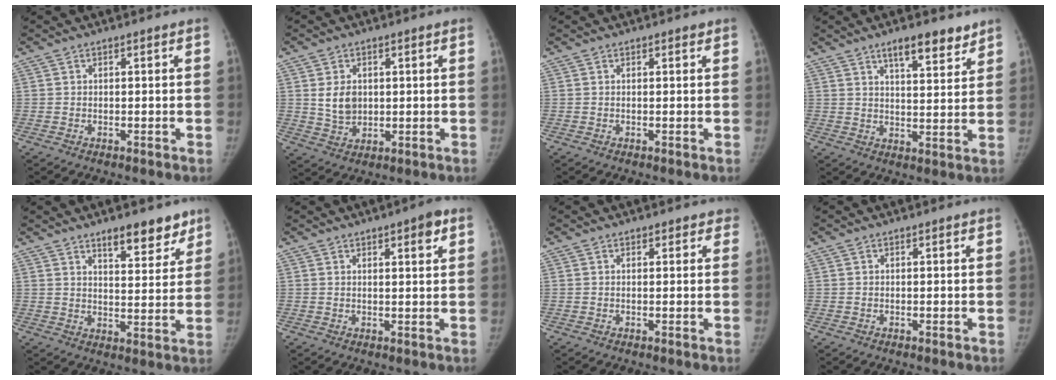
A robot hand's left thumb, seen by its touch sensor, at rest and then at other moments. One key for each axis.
{"total": 5.6, "fx": 1.0, "fy": 4.2, "fz": 3.5, "tx": -0.042, "ty": -0.012, "tz": 0.028}
{"total": 0.6, "fx": 0.4, "fy": 0.2, "fz": 0.3, "tx": -0.005, "ty": -0.002, "tz": 0.004}
{"total": 8.5, "fx": 6.0, "fy": 2.6, "fz": 5.4, "tx": -0.061, "ty": -0.039, "tz": 0.093}
{"total": 9.2, "fx": 6.6, "fy": 3.4, "fz": 5.4, "tx": -0.043, "ty": -0.043, "tz": 0.098}
{"total": 3.8, "fx": 2.0, "fy": 1.1, "fz": 3.1, "tx": -0.036, "ty": -0.008, "tz": 0.025}
{"total": 1.7, "fx": 1.2, "fy": 1.1, "fz": 0.5, "tx": 0.018, "ty": -0.001, "tz": 0.007}
{"total": 0.0}